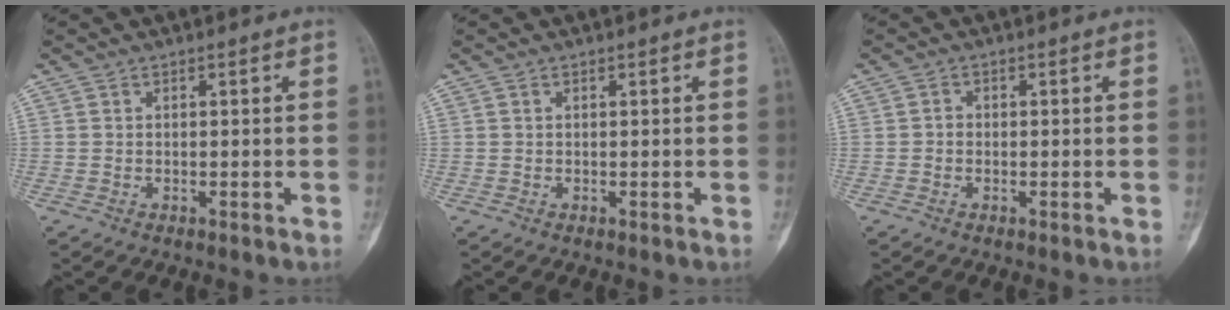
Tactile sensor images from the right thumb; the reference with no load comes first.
{"total": 0.0}
{"total": 1.1, "force": [-0.3, 0.9, 0.4], "torque": [0.002, 0.005, -0.009]}